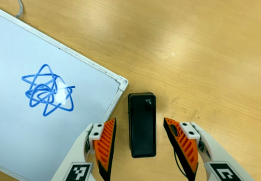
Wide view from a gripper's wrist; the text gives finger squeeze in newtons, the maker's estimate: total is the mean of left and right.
{"total": 0.0}